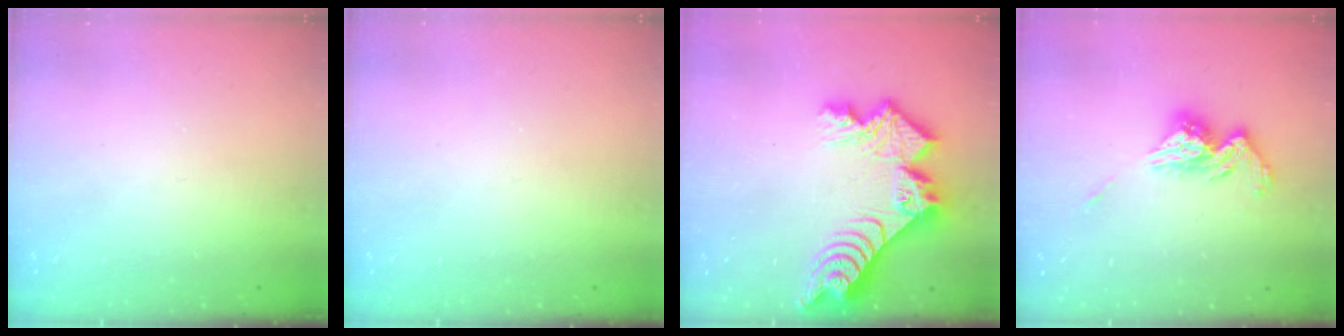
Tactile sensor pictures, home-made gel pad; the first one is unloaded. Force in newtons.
{"total": 0.0}
{"total": 14.9, "press": 14.8, "slide": 1.5}
{"total": 12.0, "press": 12.0, "slide": 1.1}